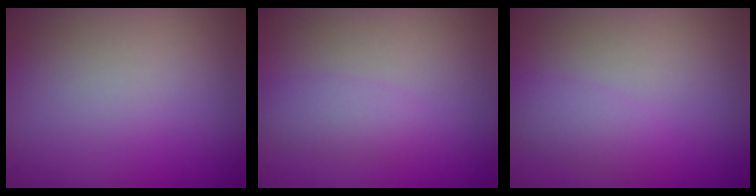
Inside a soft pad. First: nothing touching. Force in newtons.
{"total": 2.0, "press": 2.0, "slide": 0.1}
{"total": 2.0, "press": 2.0, "slide": 0.1}